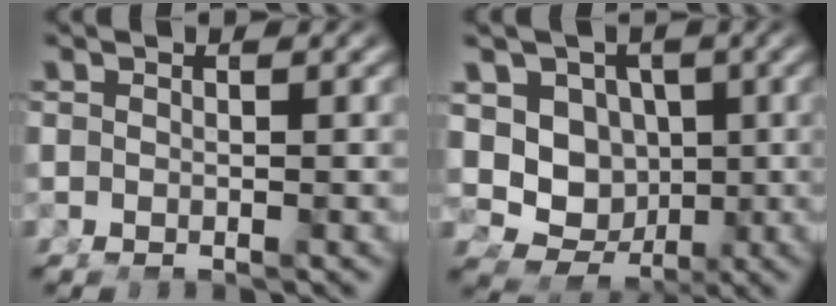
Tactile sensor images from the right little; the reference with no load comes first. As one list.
[{"total": 11.7, "force": [-0.7, 10.3, 5.6], "torque": [-0.127, -0.052, 0.003]}]